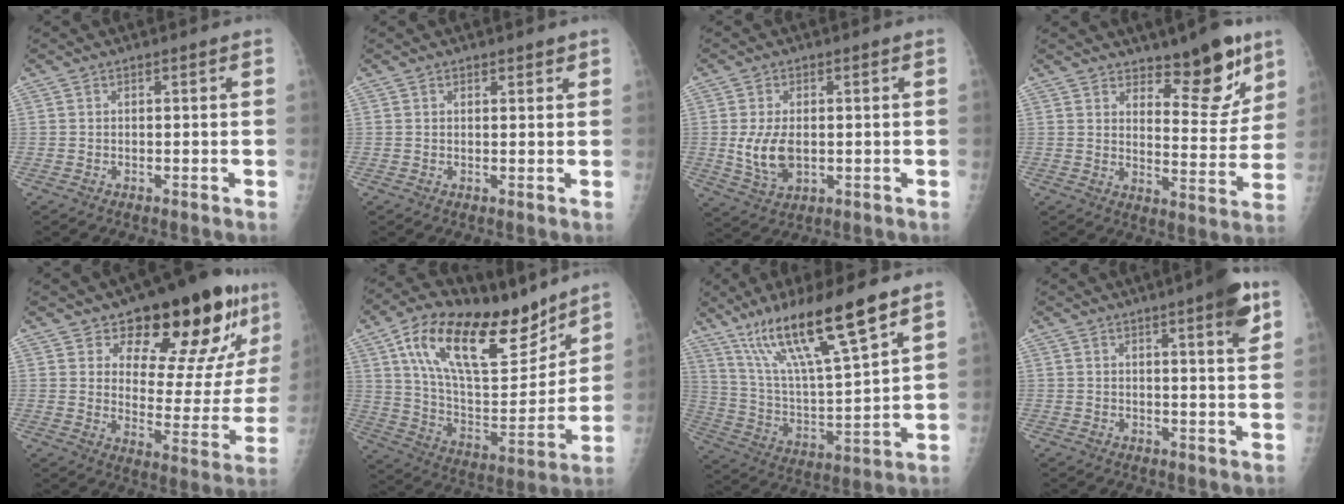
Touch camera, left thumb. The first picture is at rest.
{"total": 1.3, "force": [1.0, 0.7, 0.6], "torque": [0.003, -0.006, 0.011]}
{"total": 7.5, "force": [-0.2, 4.5, 6.0], "torque": [-0.114, -0.007, 0.004]}
{"total": 11.8, "force": [8.1, 4.7, 7.2], "torque": [-0.058, -0.063, 0.126]}
{"total": 22.1, "force": [14.1, 8.8, 14.5], "torque": [-0.145, -0.086, 0.201]}
{"total": 26.3, "force": [15.7, 11.4, 17.8], "torque": [-0.266, -0.043, 0.272]}
{"total": 20.9, "force": [13.5, 3.0, 15.6], "torque": [-0.274, -0.049, 0.252]}
{"total": 7.3, "force": [3.9, 0.9, 6.1], "torque": [-0.078, -0.017, 0.049]}